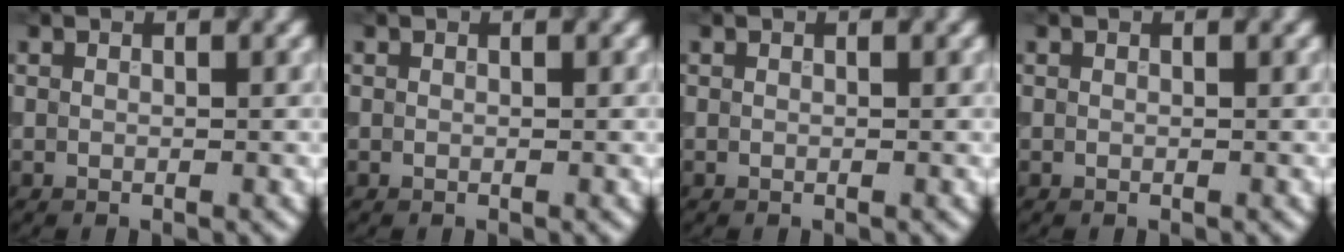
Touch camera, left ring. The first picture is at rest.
{"total": 0.0}
{"total": 0.0}
{"total": 0.0}